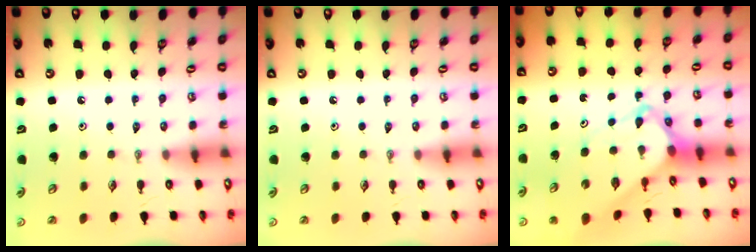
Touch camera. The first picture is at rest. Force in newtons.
{"total": 0.0}
{"total": 6.3, "press": 6.2, "slide": 0.5}